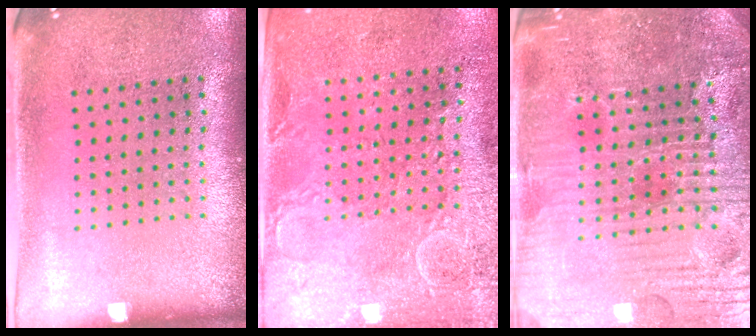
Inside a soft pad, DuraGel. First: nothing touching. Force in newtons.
{"total": 2.9, "press": 2.6, "slide": 1.2}
{"total": 5.5, "press": 5.2, "slide": 1.8}